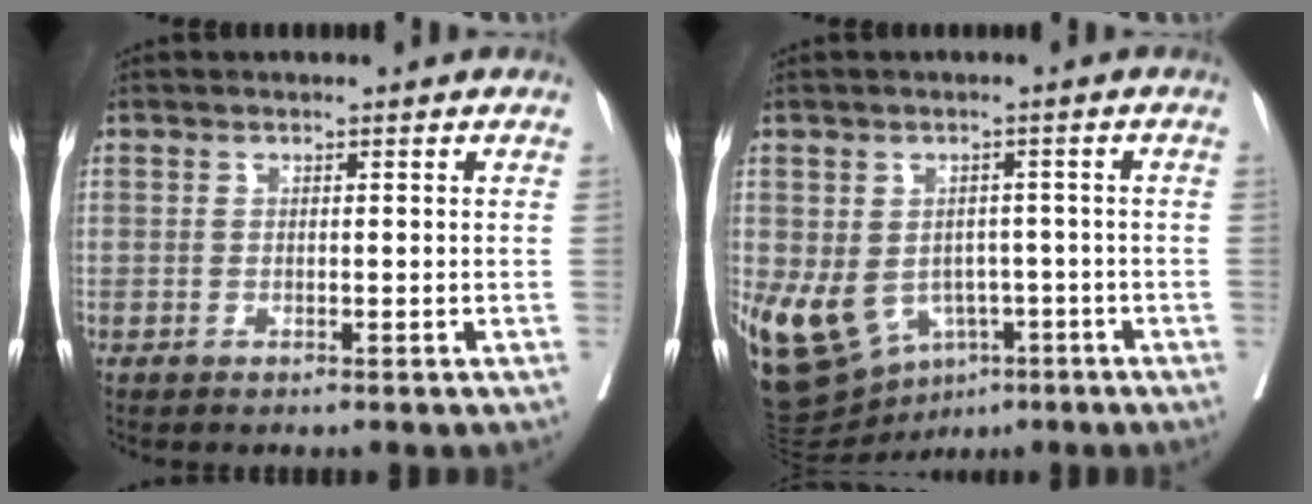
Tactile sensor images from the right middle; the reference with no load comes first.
{"total": 12.9, "force": [-4.9, 9.8, 6.8], "torque": [-0.142, 0.009, -0.060]}